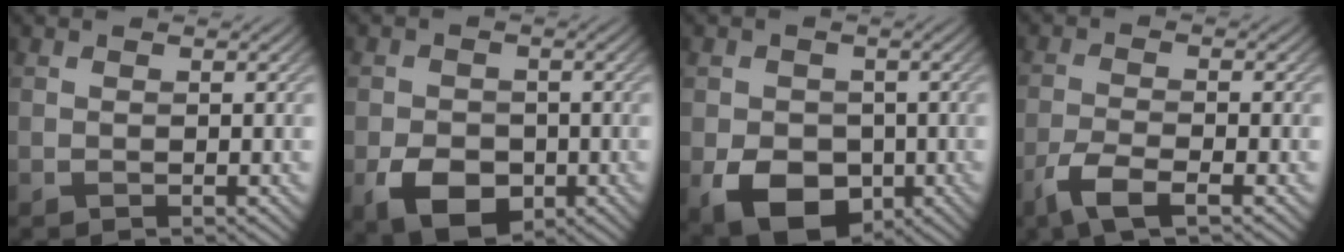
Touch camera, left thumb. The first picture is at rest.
{"total": 5.8, "force": [-2.3, 4.2, 3.3], "torque": [-0.063, -0.014, -0.043]}
{"total": 7.3, "force": [-2.4, 5.5, 4.1], "torque": [-0.080, -0.021, -0.045]}
{"total": 4.4, "force": [-2.8, 1.0, 3.3], "torque": [-0.075, -0.006, -0.063]}